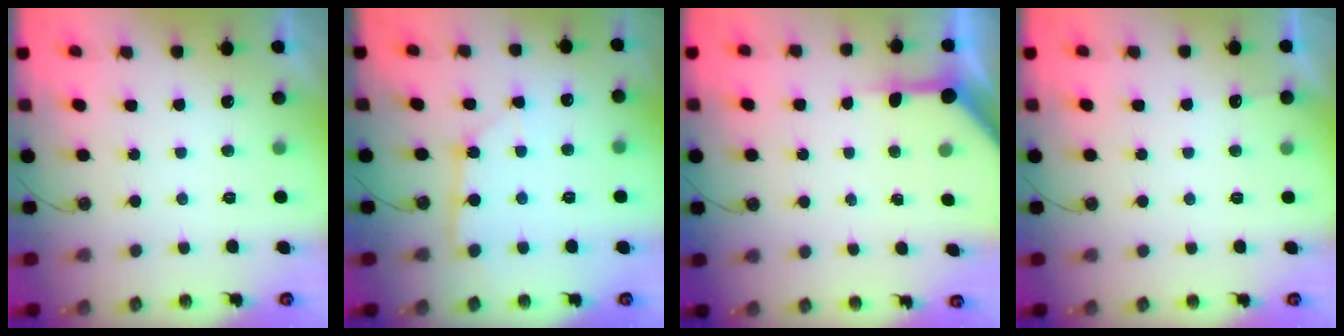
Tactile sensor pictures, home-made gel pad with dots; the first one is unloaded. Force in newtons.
{"total": 3.3, "press": 3.3, "slide": 0.3}
{"total": 5.6, "press": 5.6, "slide": 0.4}
{"total": 2.8, "press": 2.8, "slide": 0.4}